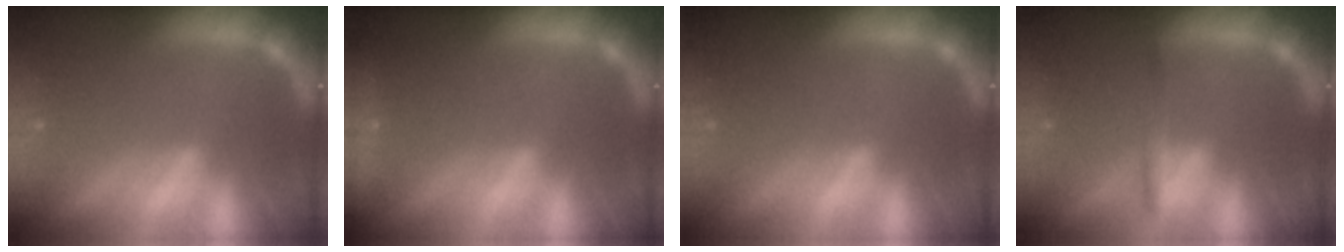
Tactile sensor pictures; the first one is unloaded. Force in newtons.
{"total": 2.4}
{"total": 0.0}
{"total": 1.9}